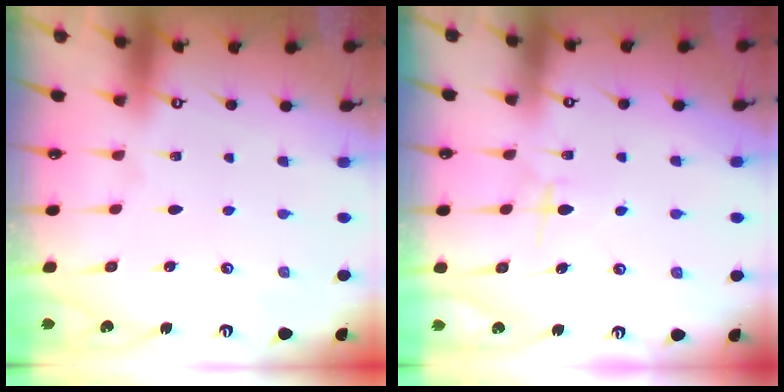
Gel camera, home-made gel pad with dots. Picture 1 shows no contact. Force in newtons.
{"total": 5.8, "press": 5.7, "slide": 0.8}